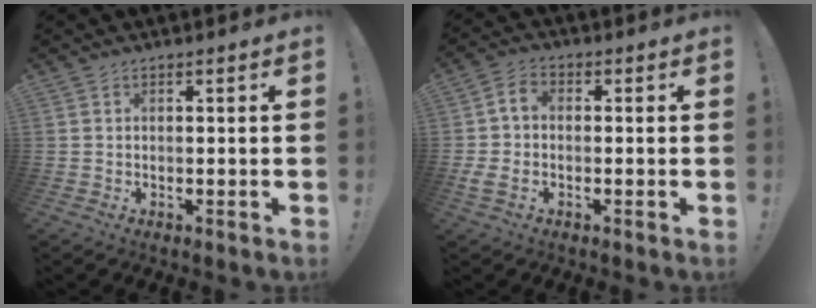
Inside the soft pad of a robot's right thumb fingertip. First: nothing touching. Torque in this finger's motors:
{"motor_torque": [0.51, 0.45, 0.04, -0.04, 0.03]}